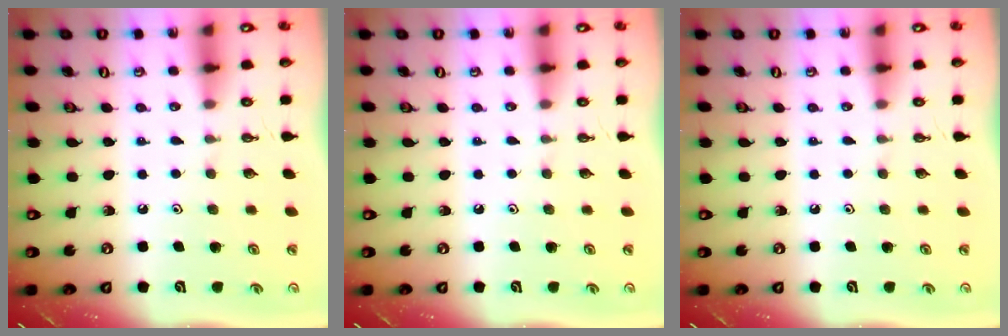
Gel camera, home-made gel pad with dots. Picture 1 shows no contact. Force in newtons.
{"total": 0.0}
{"total": 0.0}